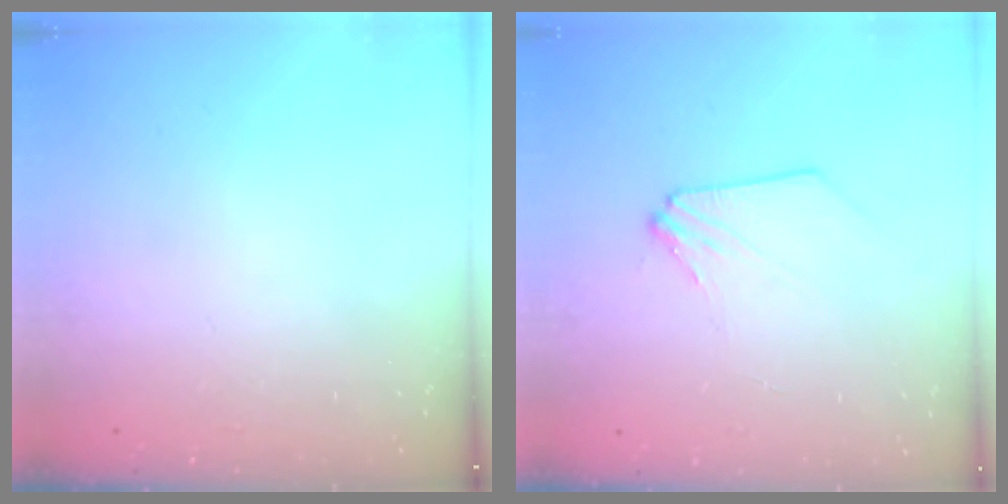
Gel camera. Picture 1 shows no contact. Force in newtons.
{"total": 2.6, "press": 2.5, "slide": 0.4}